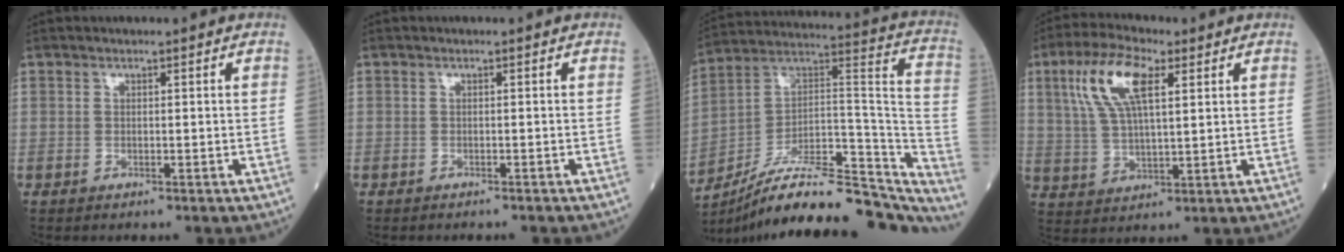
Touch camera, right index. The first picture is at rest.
{"total": 1.2, "force": [-1.2, 0.1, 0.2], "torque": [-0.002, 0.001, -0.018]}
{"total": 29.3, "force": [-25.8, 5.9, 12.5], "torque": [-0.149, 0.031, -0.386]}
{"total": 10.7, "force": [4.3, 3.3, 9.2], "torque": [-0.200, 0.019, 0.084]}